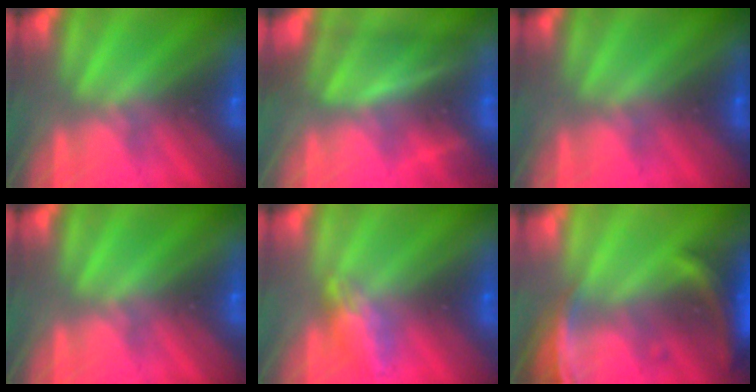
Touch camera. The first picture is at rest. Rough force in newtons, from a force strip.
{"total": 4.6}
{"total": 2.4}
{"total": 0.0}
{"total": 2.4}
{"total": 9.4}